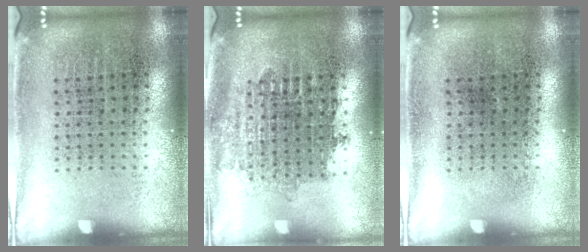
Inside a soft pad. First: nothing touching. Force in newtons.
{"total": 1.7, "press": 1.4, "slide": 1.0}
{"total": 0.0}